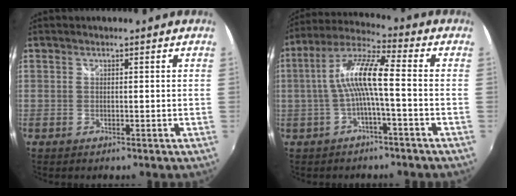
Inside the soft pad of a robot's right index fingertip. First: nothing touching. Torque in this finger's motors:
{"motor_torque": [1.34, -0.29, 0.91, 0.21]}